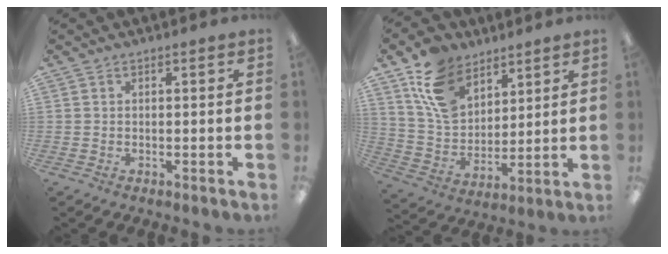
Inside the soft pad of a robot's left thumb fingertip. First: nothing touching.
{"total": 14.5, "force": [8.8, 9.6, 6.4], "torque": [-0.134, -0.029, 0.175]}